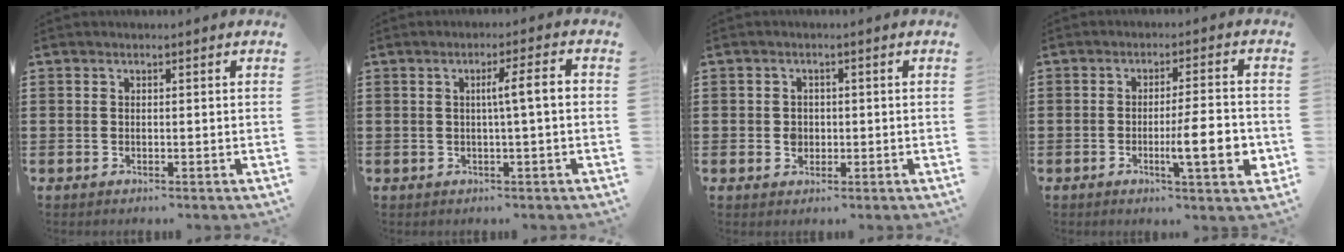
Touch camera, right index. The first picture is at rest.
{"total": 4.4, "force": [0.0, 0.0, 4.4], "torque": [-0.079, -0.002, -0.006]}
{"total": 2.0, "force": [-0.3, 1.8, 0.9], "torque": [-0.021, 0.006, -0.007]}
{"total": 9.0, "force": [-2.2, 1.4, 8.6], "torque": [-0.120, -0.011, -0.035]}